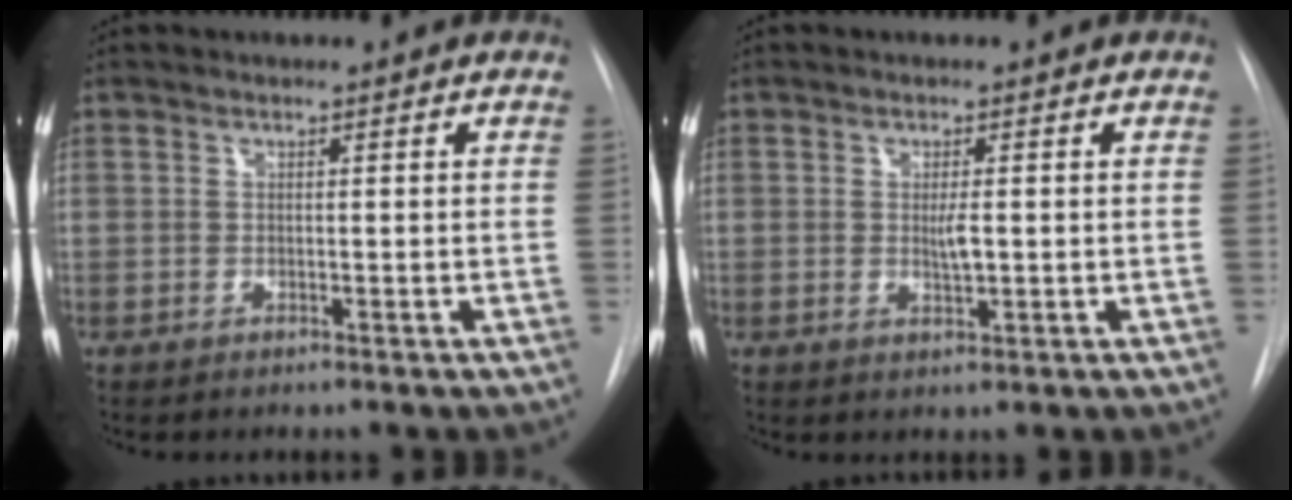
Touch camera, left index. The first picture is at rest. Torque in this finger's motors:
{"motor_torque": [0.10, 0.02, 0.02, 0.04]}